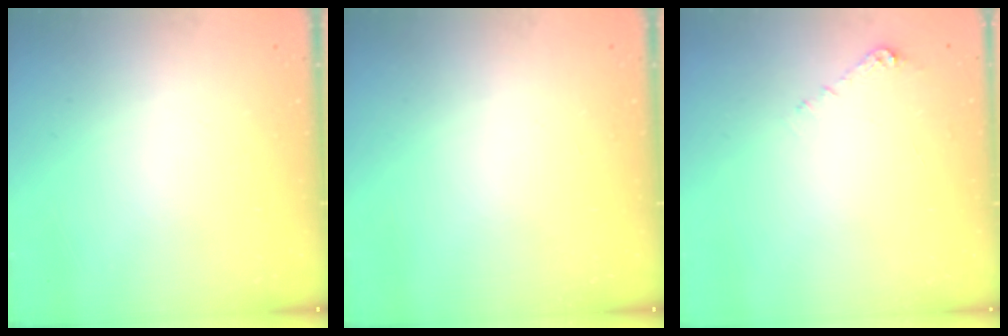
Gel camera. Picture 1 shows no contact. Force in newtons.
{"total": 0.0}
{"total": 5.8, "press": 5.8, "slide": 0.8}